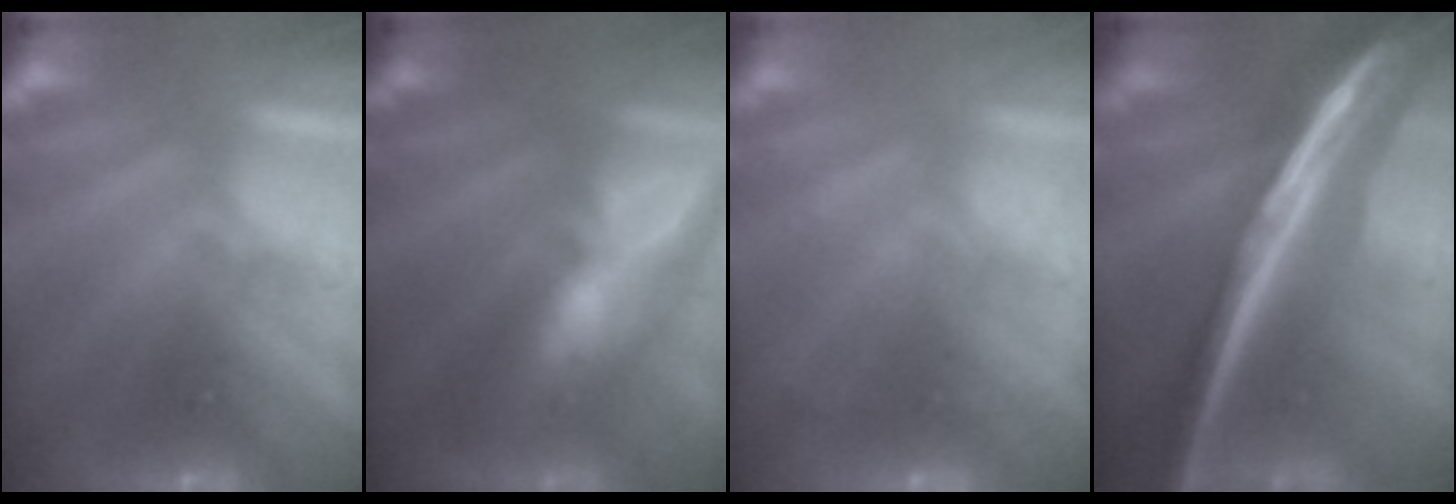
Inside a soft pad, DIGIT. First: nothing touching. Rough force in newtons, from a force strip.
{"total": 13.7}
{"total": 2.3}
{"total": 5.8}